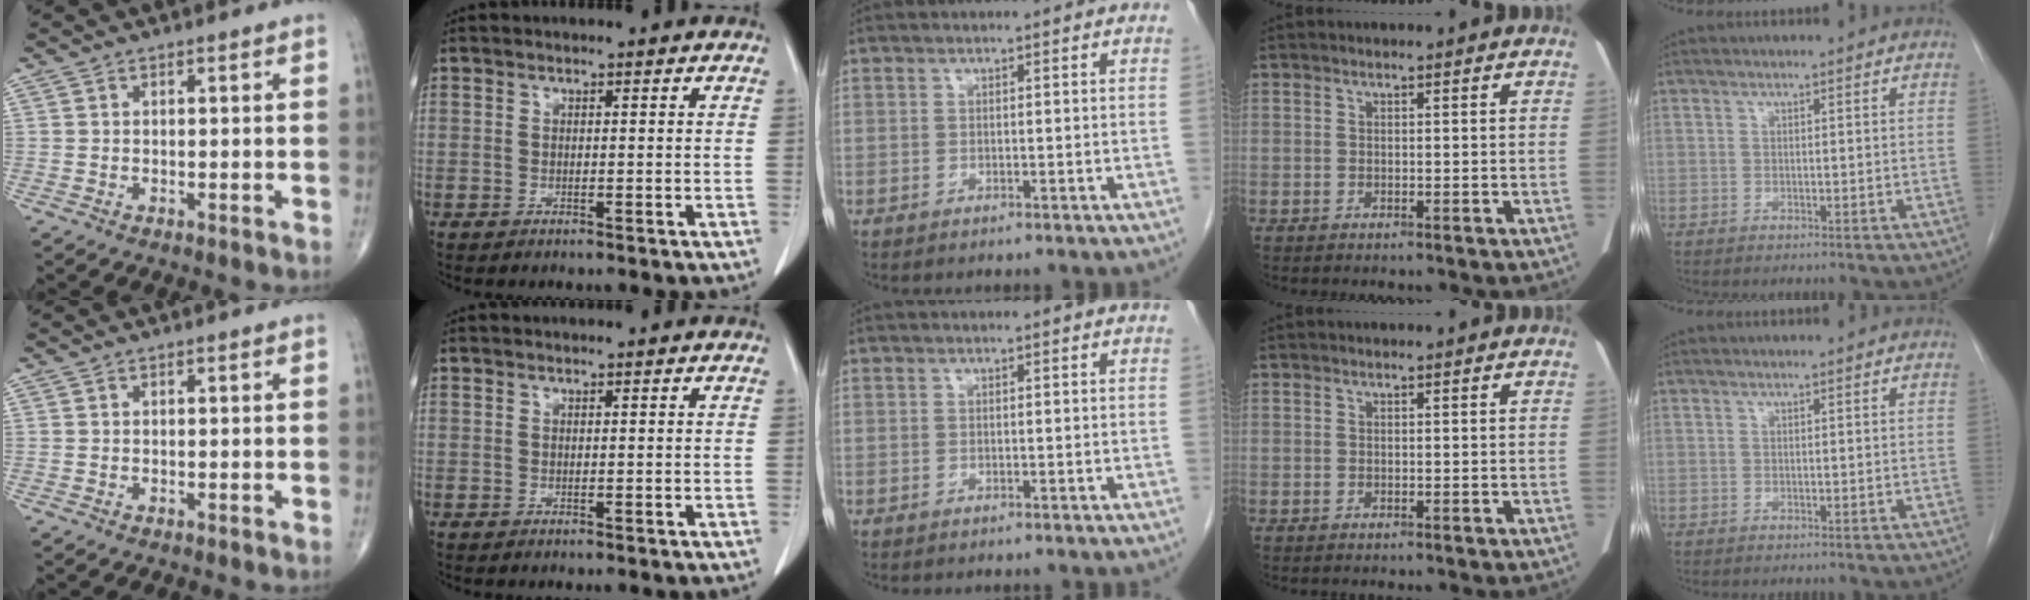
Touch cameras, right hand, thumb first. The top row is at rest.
{}